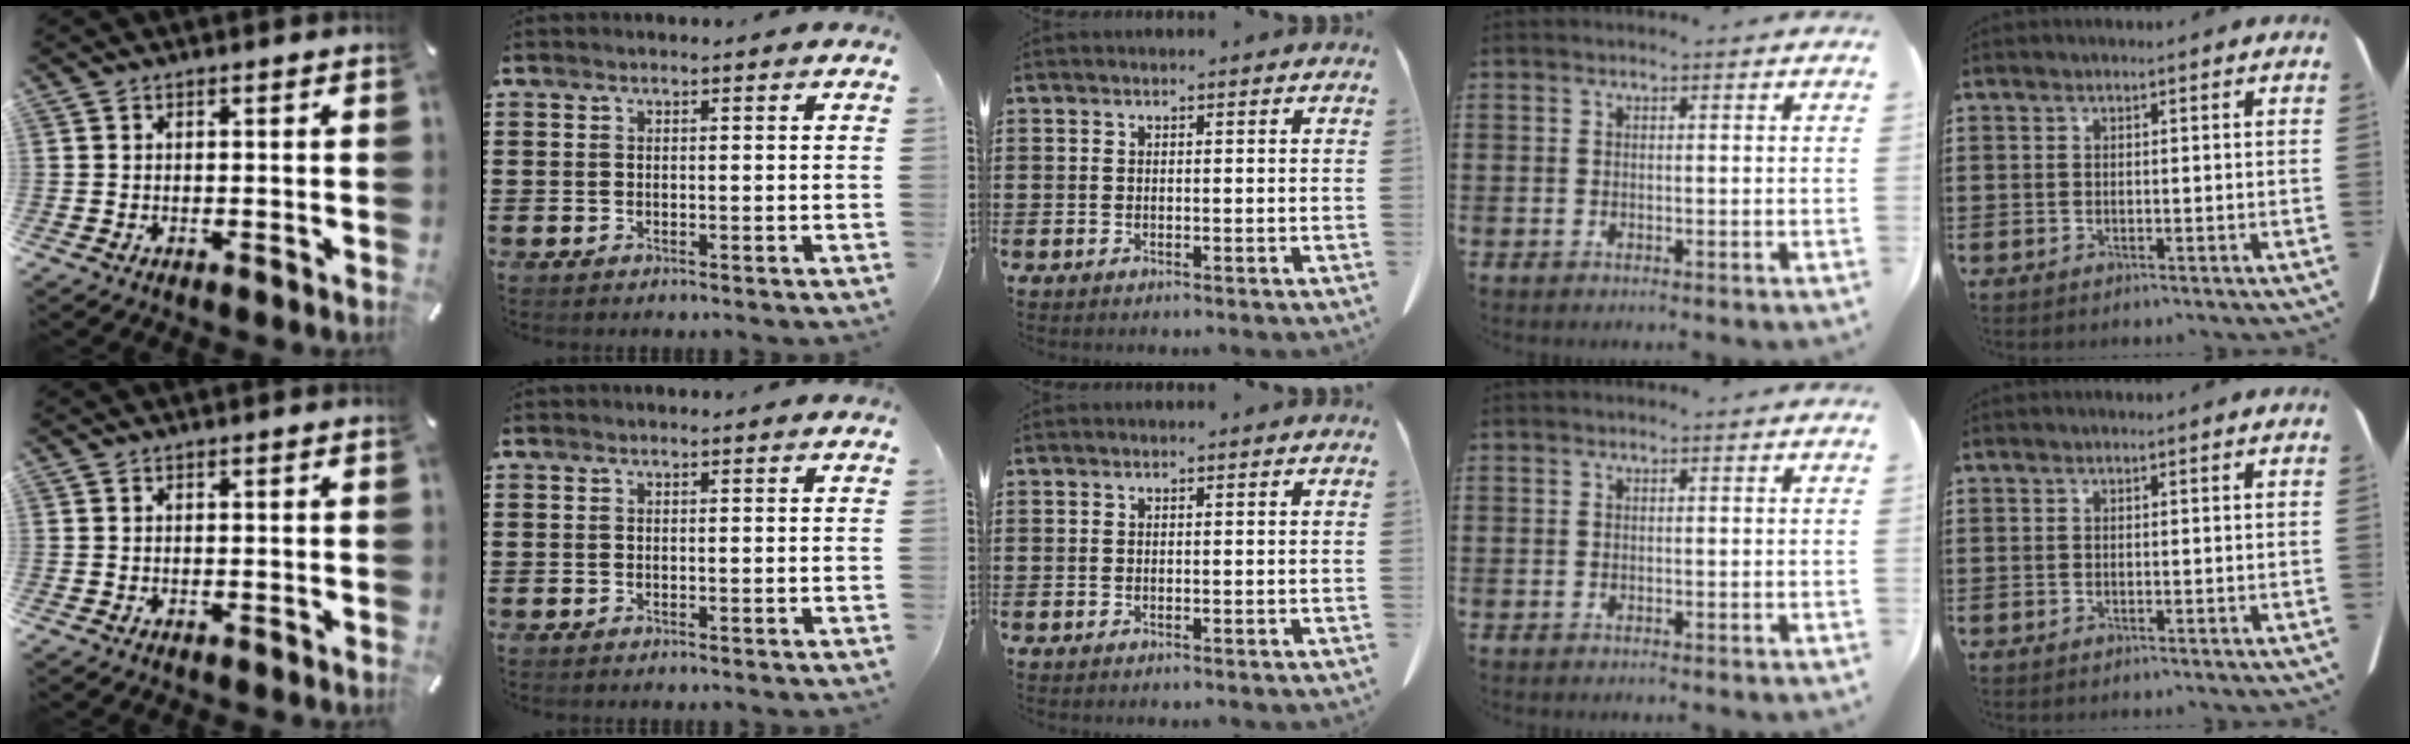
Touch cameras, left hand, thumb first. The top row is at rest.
{}